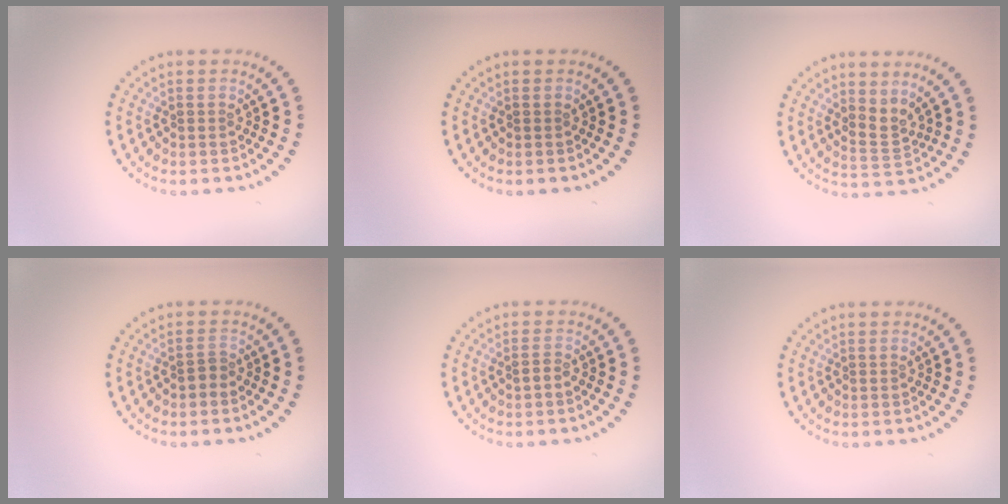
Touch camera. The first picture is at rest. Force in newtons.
{"total": 0.0}
{"total": 2.2, "press": 1.4, "slide": 1.7}
{"total": 1.2, "press": 0.9, "slide": 0.9}
{"total": 0.9, "press": 0.8, "slide": 0.3}
{"total": 0.0}